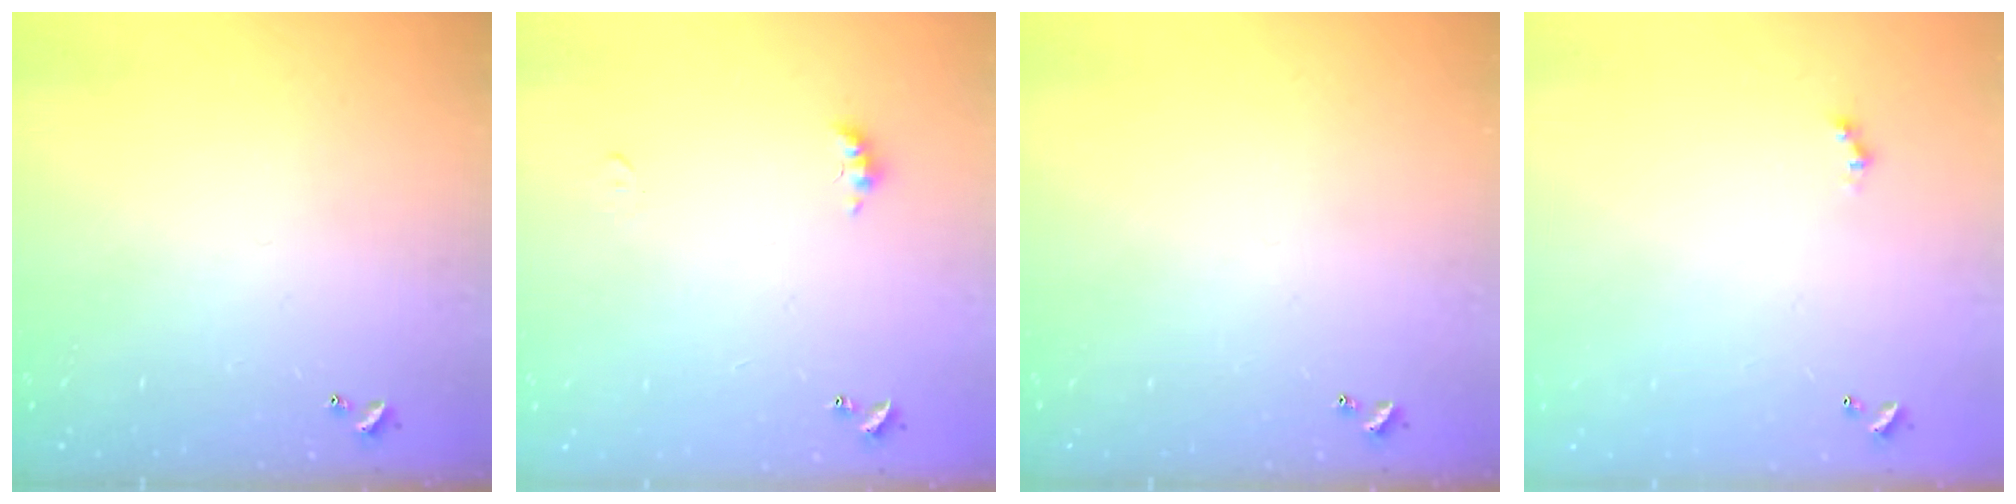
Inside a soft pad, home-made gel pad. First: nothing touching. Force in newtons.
{"total": 3.2, "press": 3.1, "slide": 0.6}
{"total": 0.0}
{"total": 0.0}